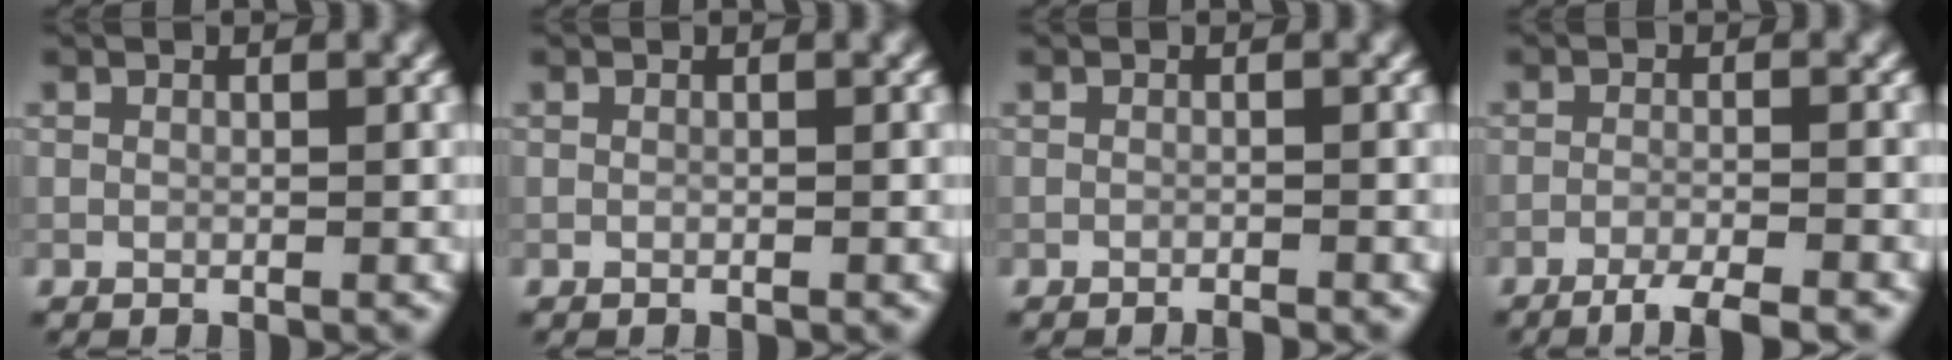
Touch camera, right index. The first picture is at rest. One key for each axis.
{"total": 0.0}
{"total": 0.8, "fx": -0.7, "fy": 0.0, "fz": 0.3, "tx": -0.002, "ty": 0.000, "tz": -0.015}
{"total": 3.7, "fx": -2.7, "fy": 0.5, "fz": 2.4, "tx": -0.040, "ty": -0.001, "tz": -0.056}